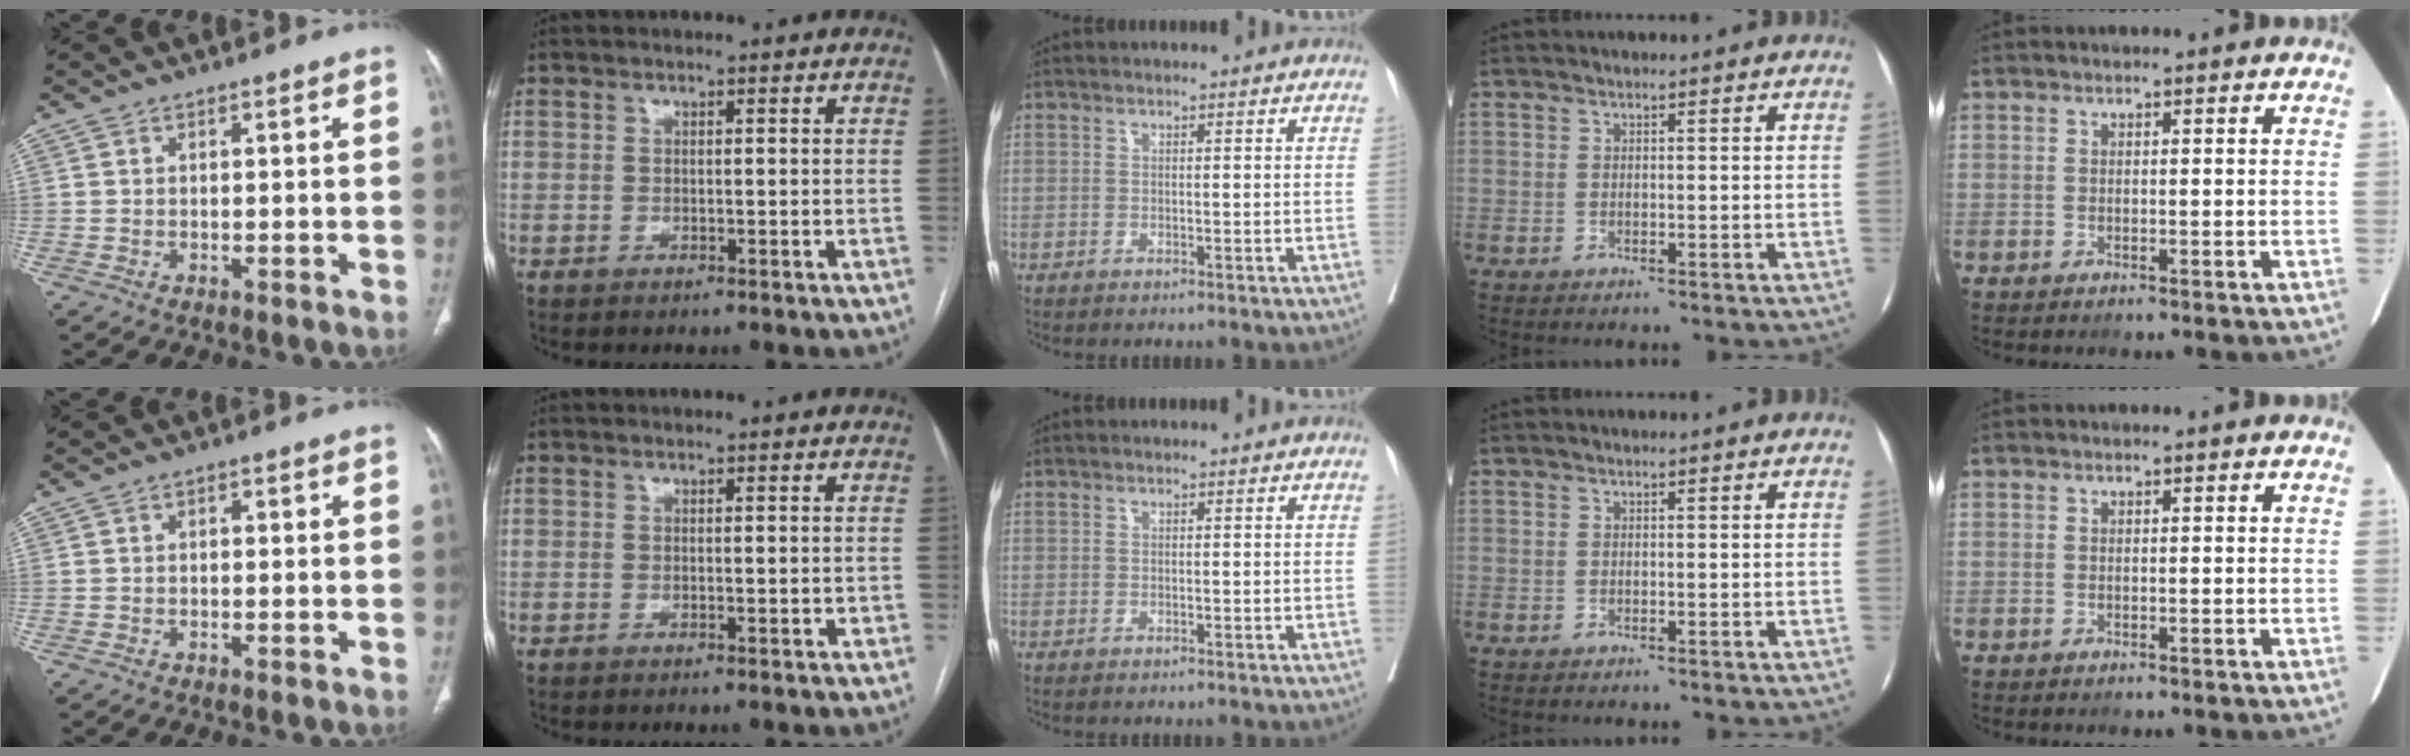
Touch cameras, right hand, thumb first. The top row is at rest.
{"thumb": {"total": 1.0, "force": [0.2, 0.6, 0.8], "torque": [-0.013, 0.004, 0.001]}, "index": {"total": 1.1, "force": [-0.2, 0.4, 1.0], "torque": [-0.015, 0.001, 0.001]}}